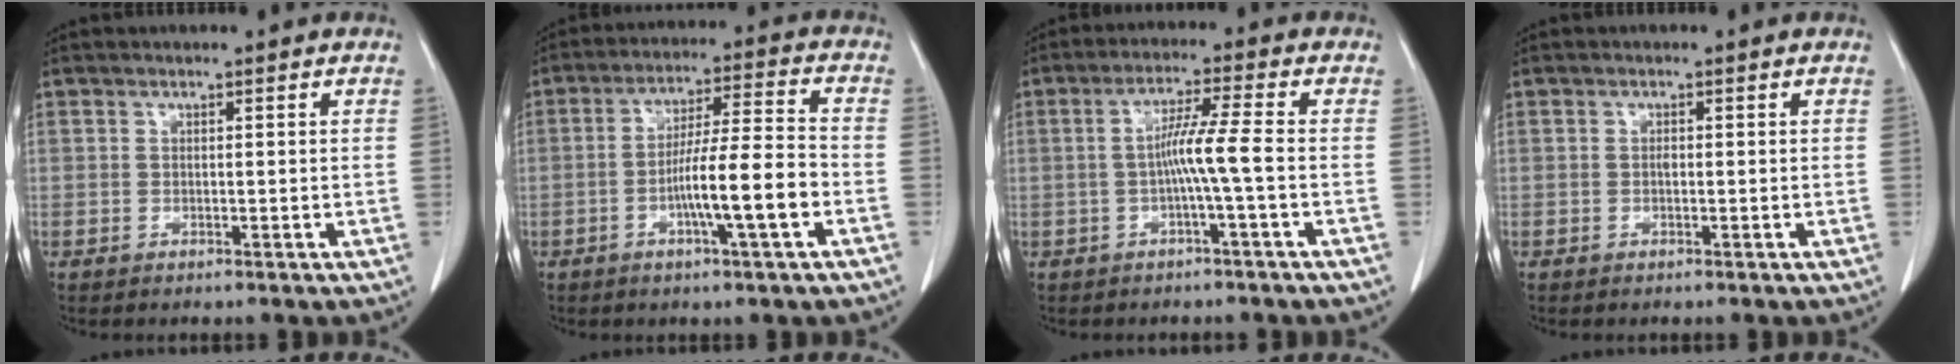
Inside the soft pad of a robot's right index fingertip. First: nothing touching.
{"total": 10.6, "force": [-3.4, 0.2, 10.0], "torque": [-0.174, 0.005, -0.059]}
{"total": 5.5, "force": [-1.1, -1.0, 5.3], "torque": [-0.099, 0.009, -0.019]}
{"total": 0.5, "force": [-0.1, 0.2, 0.5], "torque": [-0.010, 0.000, -0.002]}